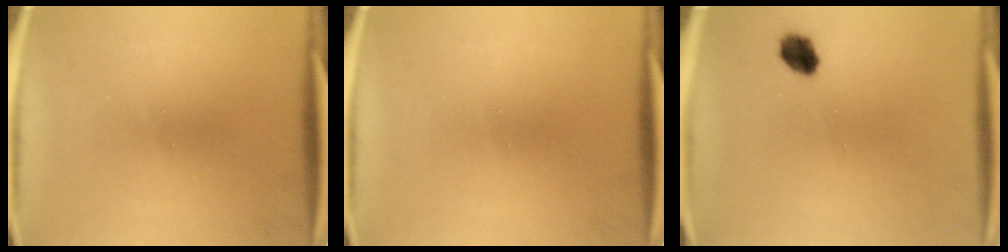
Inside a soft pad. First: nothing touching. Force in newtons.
{"total": 0.0}
{"total": 4.6}